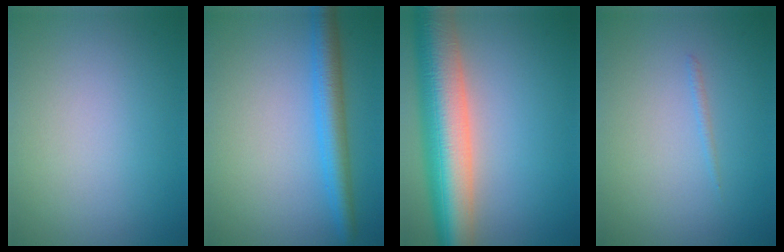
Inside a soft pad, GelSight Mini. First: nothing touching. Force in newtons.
{"total": 3.9, "press": 3.9, "slide": 0.2}
{"total": 11.0, "press": 11.0, "slide": 0.7}
{"total": 0.5, "press": 0.5, "slide": 0.1}